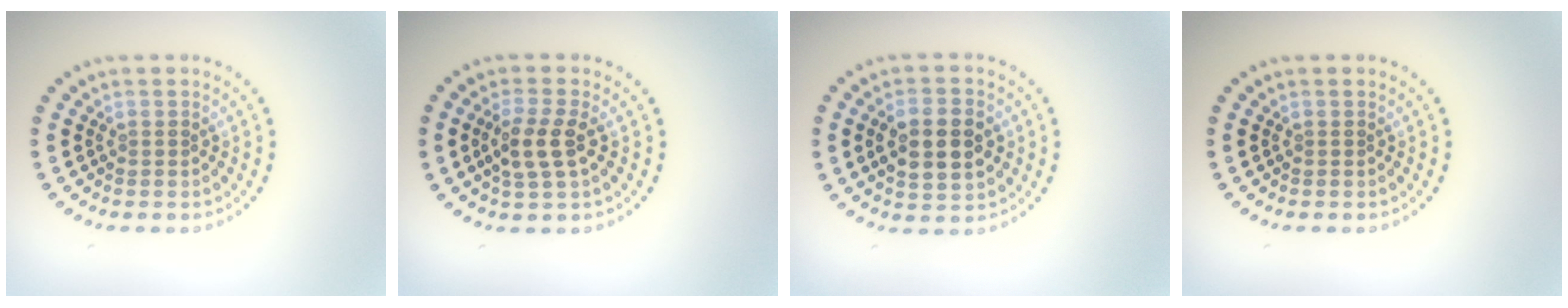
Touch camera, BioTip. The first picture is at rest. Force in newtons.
{"total": 2.9, "press": 2.8, "slide": 0.9}
{"total": 5.5, "press": 5.5, "slide": 0.4}
{"total": 0.0}